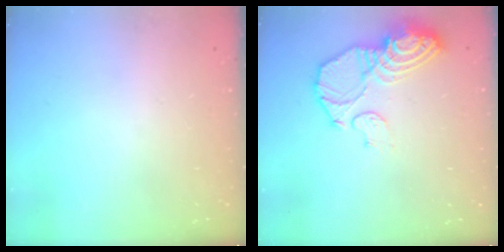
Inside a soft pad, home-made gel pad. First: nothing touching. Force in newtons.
{"total": 14.4, "press": 14.4, "slide": 1.1}